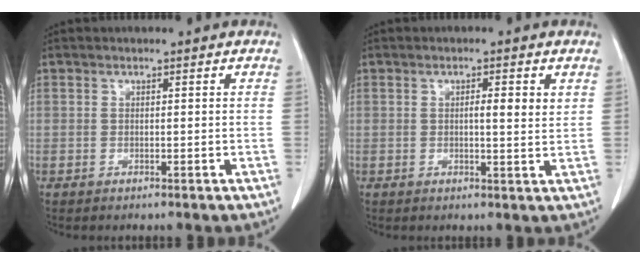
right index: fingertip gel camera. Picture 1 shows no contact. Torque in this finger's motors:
{"motor_torque": [0.10, 0.07, 0.06, 0.03]}